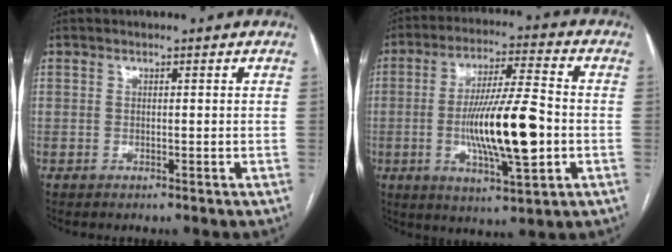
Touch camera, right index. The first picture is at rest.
{"total": 15.3, "force": [-2.5, 2.1, 14.9], "torque": [-0.269, -0.005, -0.039]}